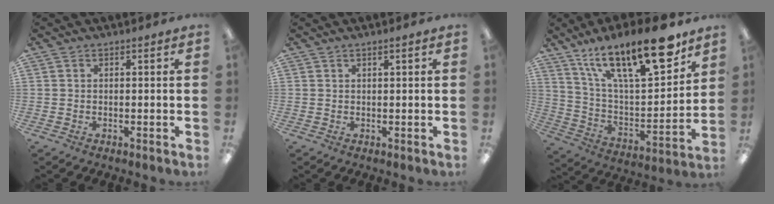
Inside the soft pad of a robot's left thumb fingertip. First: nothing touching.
{"total": 1.2, "force": [0.7, 0.1, 0.9], "torque": [-0.019, 0.000, 0.012]}
{"total": 24.2, "force": [16.0, 7.7, 16.5], "torque": [-0.264, -0.093, 0.265]}